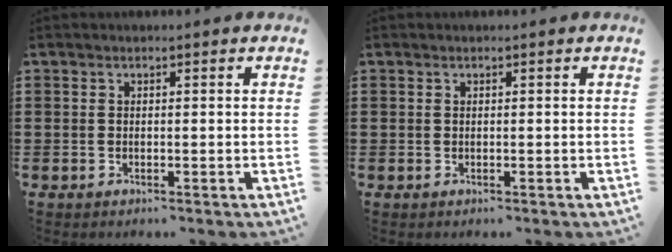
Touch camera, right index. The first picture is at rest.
{"total": 0.0}